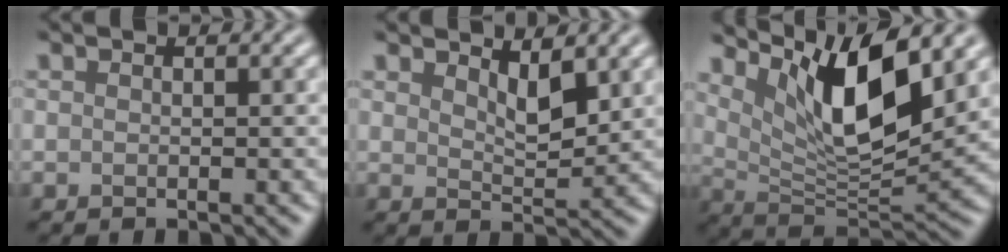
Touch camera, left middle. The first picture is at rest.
{"total": 2.6, "force": [1.8, 0.8, 1.7], "torque": [-0.032, -0.012, 0.031]}
{"total": 9.2, "force": [4.6, 2.7, 7.5], "torque": [-0.129, -0.018, 0.088]}